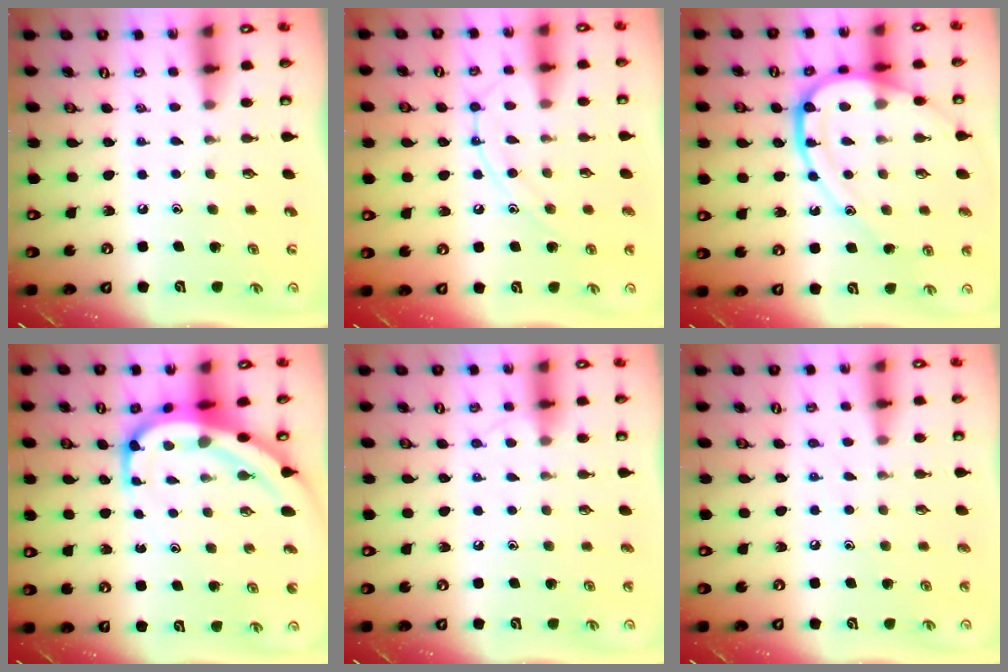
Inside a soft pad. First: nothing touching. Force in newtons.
{"total": 9.9, "press": 9.9, "slide": 0.4}
{"total": 15.3, "press": 15.3, "slide": 1.4}
{"total": 10.9, "press": 10.8, "slide": 1.1}
{"total": 4.2, "press": 4.2, "slide": 0.4}
{"total": 6.6, "press": 6.6, "slide": 0.6}